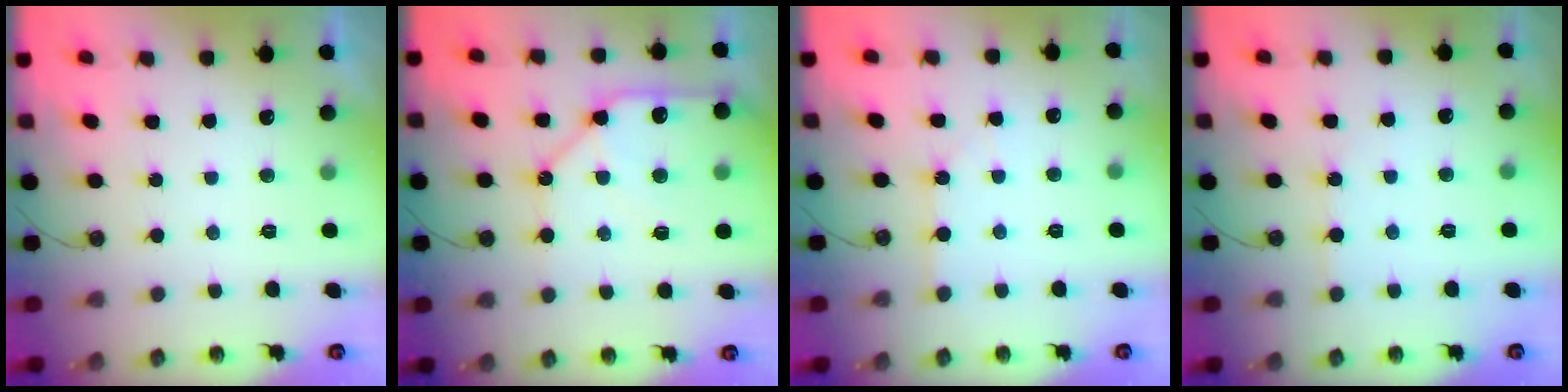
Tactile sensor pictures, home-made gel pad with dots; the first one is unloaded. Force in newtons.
{"total": 13.3, "press": 13.2, "slide": 1.6}
{"total": 1.5, "press": 1.5, "slide": 0.3}
{"total": 2.2, "press": 2.1, "slide": 0.3}